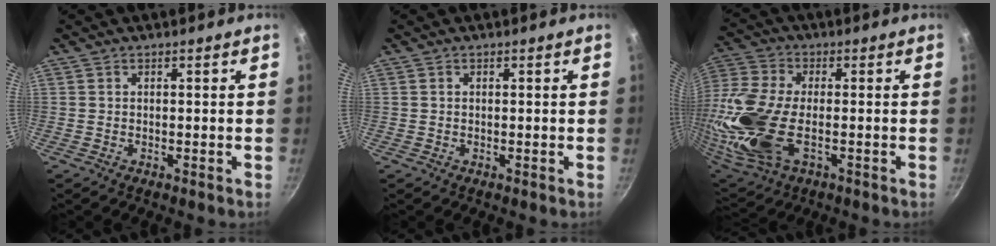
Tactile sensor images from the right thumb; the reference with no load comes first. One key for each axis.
{"total": 0.0}
{"total": 22.9, "fx": -4.3, "fy": 12.2, "fz": 18.9, "tx": -0.488, "ty": -0.017, "tz": -0.067}